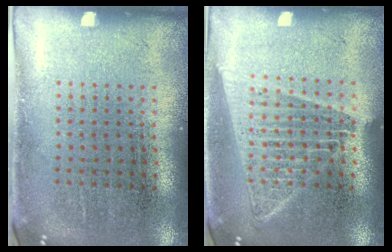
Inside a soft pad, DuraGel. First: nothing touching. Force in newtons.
{"total": 1.5, "press": 1.4, "slide": 0.7}